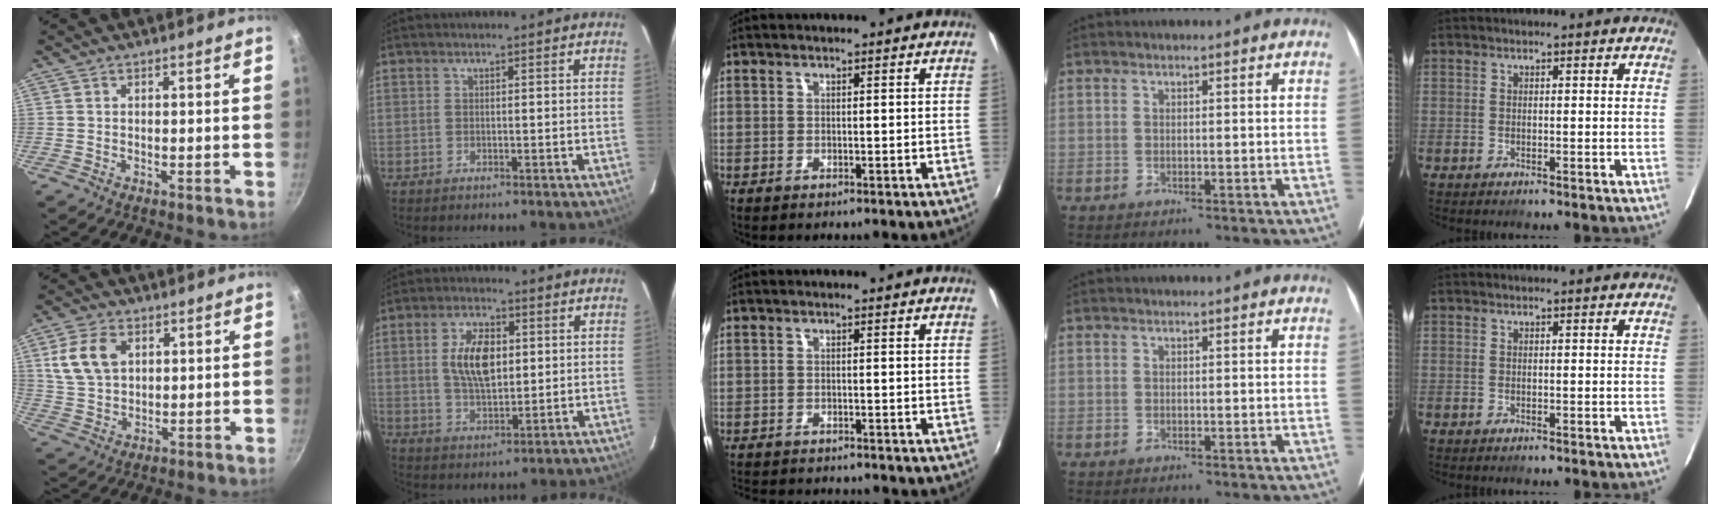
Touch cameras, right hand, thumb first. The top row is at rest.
{"thumb": {"total": 9.3, "force": [3.1, 6.3, 6.1], "torque": [-0.104, -0.005, 0.062]}, "index": {"total": 9.4, "force": [1.6, 4.8, 8.0], "torque": [-0.151, 0.008, 0.033]}, "middle": {"total": 5.8, "force": [-5.4, 1.1, 1.7], "torque": [-0.047, -0.017, -0.086]}}